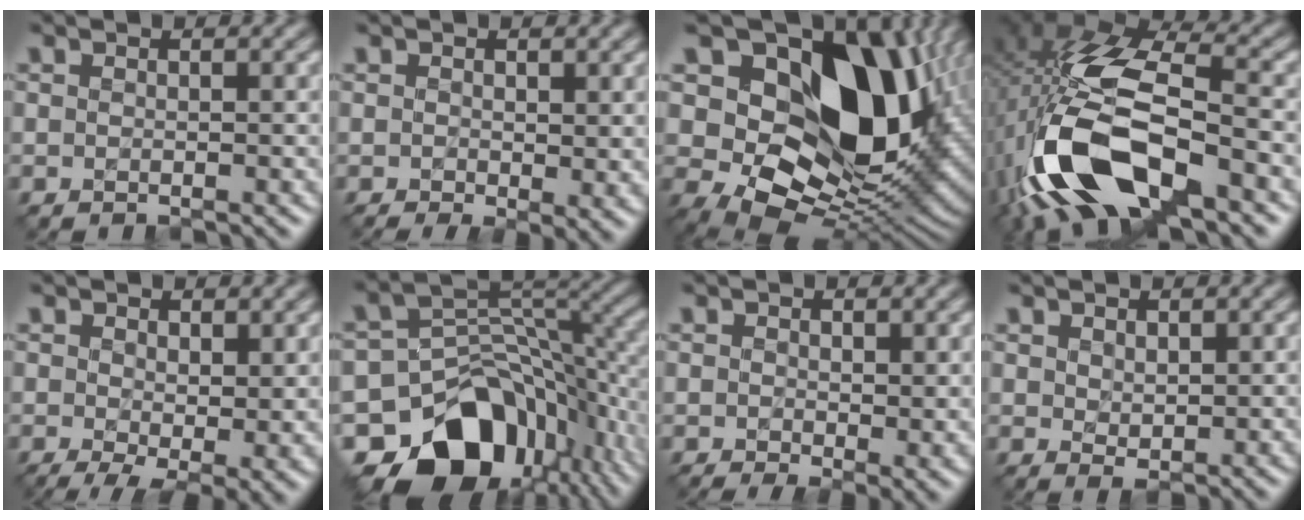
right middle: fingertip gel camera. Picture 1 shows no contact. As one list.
[{"total": 3.0, "force": [-0.5, 1.4, 2.6], "torque": [-0.039, -0.011, -0.007]}, {"total": 16.7, "force": [4.6, 11.4, 11.3], "torque": [-0.174, 0.000, 0.084]}, {"total": 14.8, "force": [-5.4, 7.2, 11.8], "torque": [-0.252, -0.013, -0.096]}, {"total": 5.4, "force": [-0.9, 2.3, 4.9], "torque": [-0.085, -0.014, -0.008]}, {"total": 14.3, "force": [-8.1, 9.8, 6.6], "torque": [-0.124, -0.003, -0.122]}, {"total": 3.4, "force": [-0.5, 1.6, 3.0], "torque": [-0.043, -0.010, -0.006]}, {"total": 1.2, "force": [1.0, 0.6, 0.3], "torque": [-0.010, -0.004, 0.024]}]